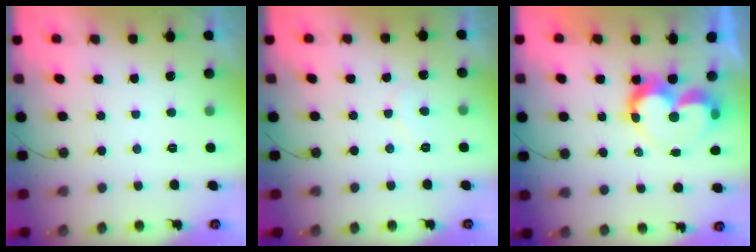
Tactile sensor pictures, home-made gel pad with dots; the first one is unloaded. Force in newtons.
{"total": 5.3, "press": 5.2, "slide": 0.4}
{"total": 10.4, "press": 10.4, "slide": 0.7}